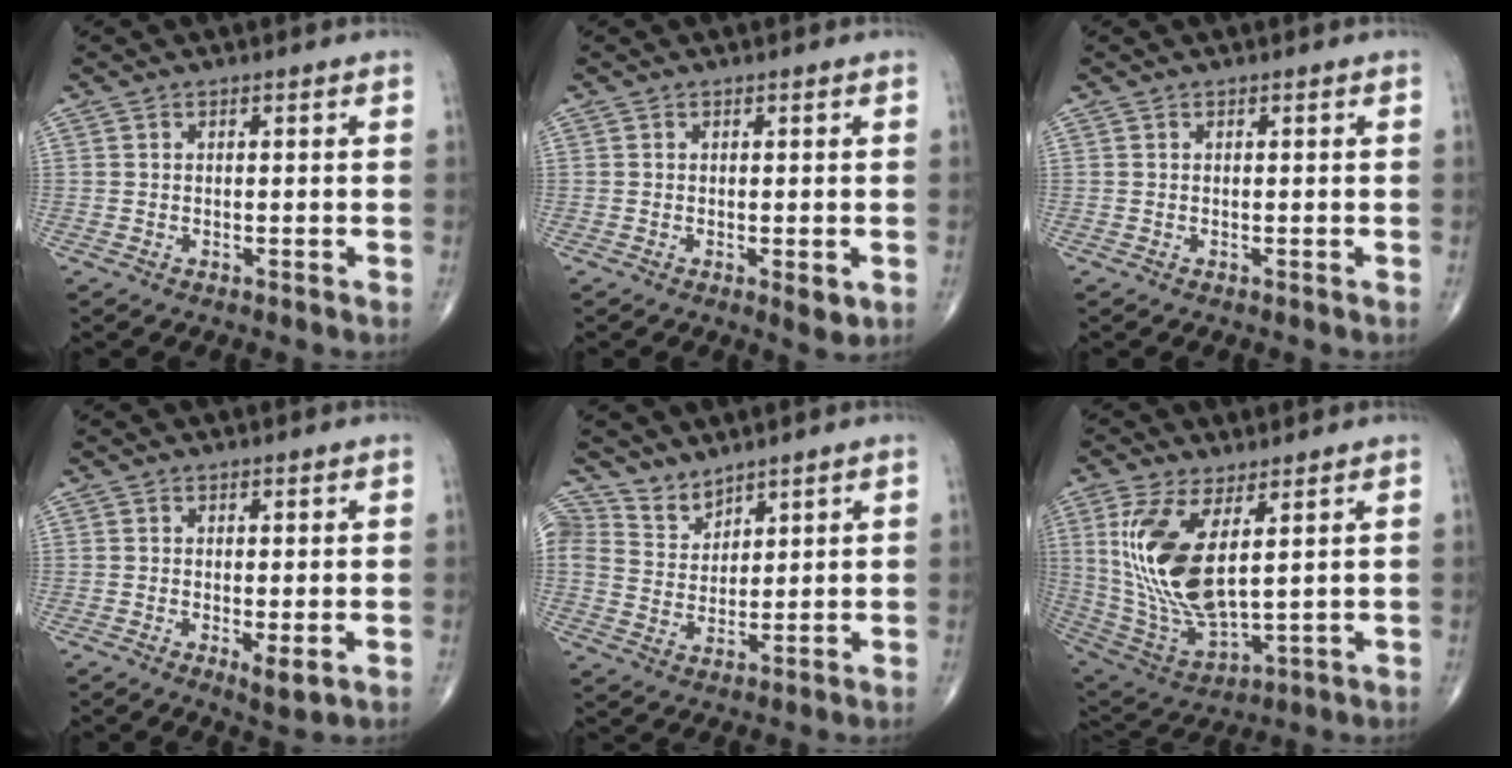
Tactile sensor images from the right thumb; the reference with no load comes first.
{"total": 2.3, "force": [-0.6, 0.8, 2.1], "torque": [-0.027, -0.006, -0.007]}
{"total": 0.0}
{"total": 3.0, "force": [-0.5, 0.9, 2.8], "torque": [-0.044, -0.011, -0.008]}
{"total": 5.4, "force": [4.7, 2.7, 0.2], "torque": [0.018, -0.041, 0.103]}
{"total": 16.6, "force": [4.5, 6.9, 14.5], "torque": [-0.299, -0.028, 0.106]}